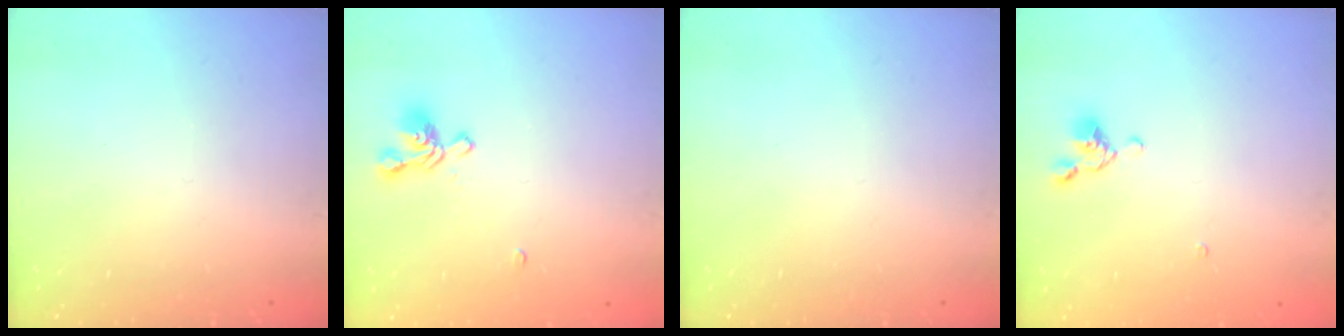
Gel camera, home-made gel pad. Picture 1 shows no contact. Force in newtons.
{"total": 1.2, "press": 0.6, "slide": 1.0}
{"total": 0.0}
{"total": 5.9, "press": 5.8, "slide": 0.6}